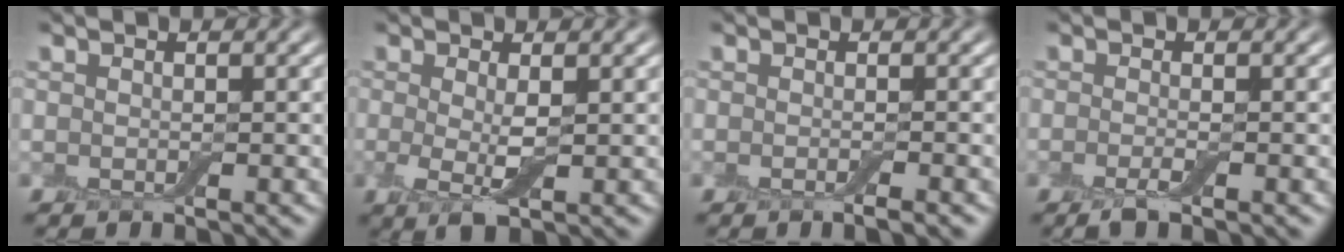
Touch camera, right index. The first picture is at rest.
{"total": 2.7, "force": [0.0, 0.6, 2.6], "torque": [-0.054, -0.007, 0.001]}
{"total": 1.4, "force": [-0.6, 0.2, 1.2], "torque": [-0.013, -0.003, -0.013]}
{"total": 1.6, "force": [-0.8, 0.3, 1.4], "torque": [-0.026, -0.004, -0.018]}